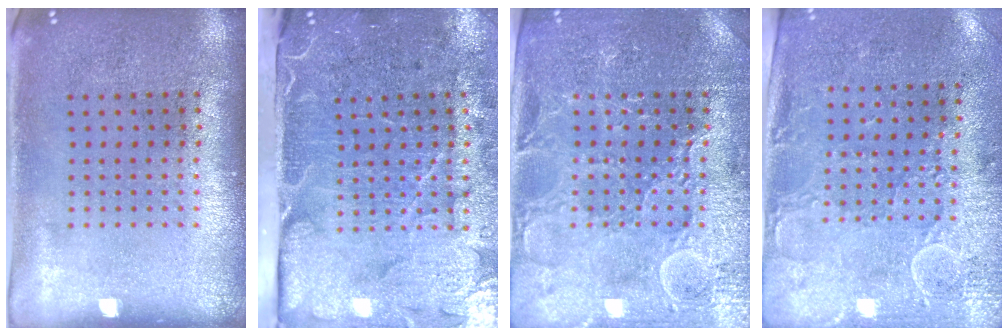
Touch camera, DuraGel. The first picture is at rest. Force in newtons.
{"total": 5.0, "press": 4.0, "slide": 2.9}
{"total": 3.8, "press": 3.7, "slide": 0.9}
{"total": 2.9, "press": 2.4, "slide": 1.7}